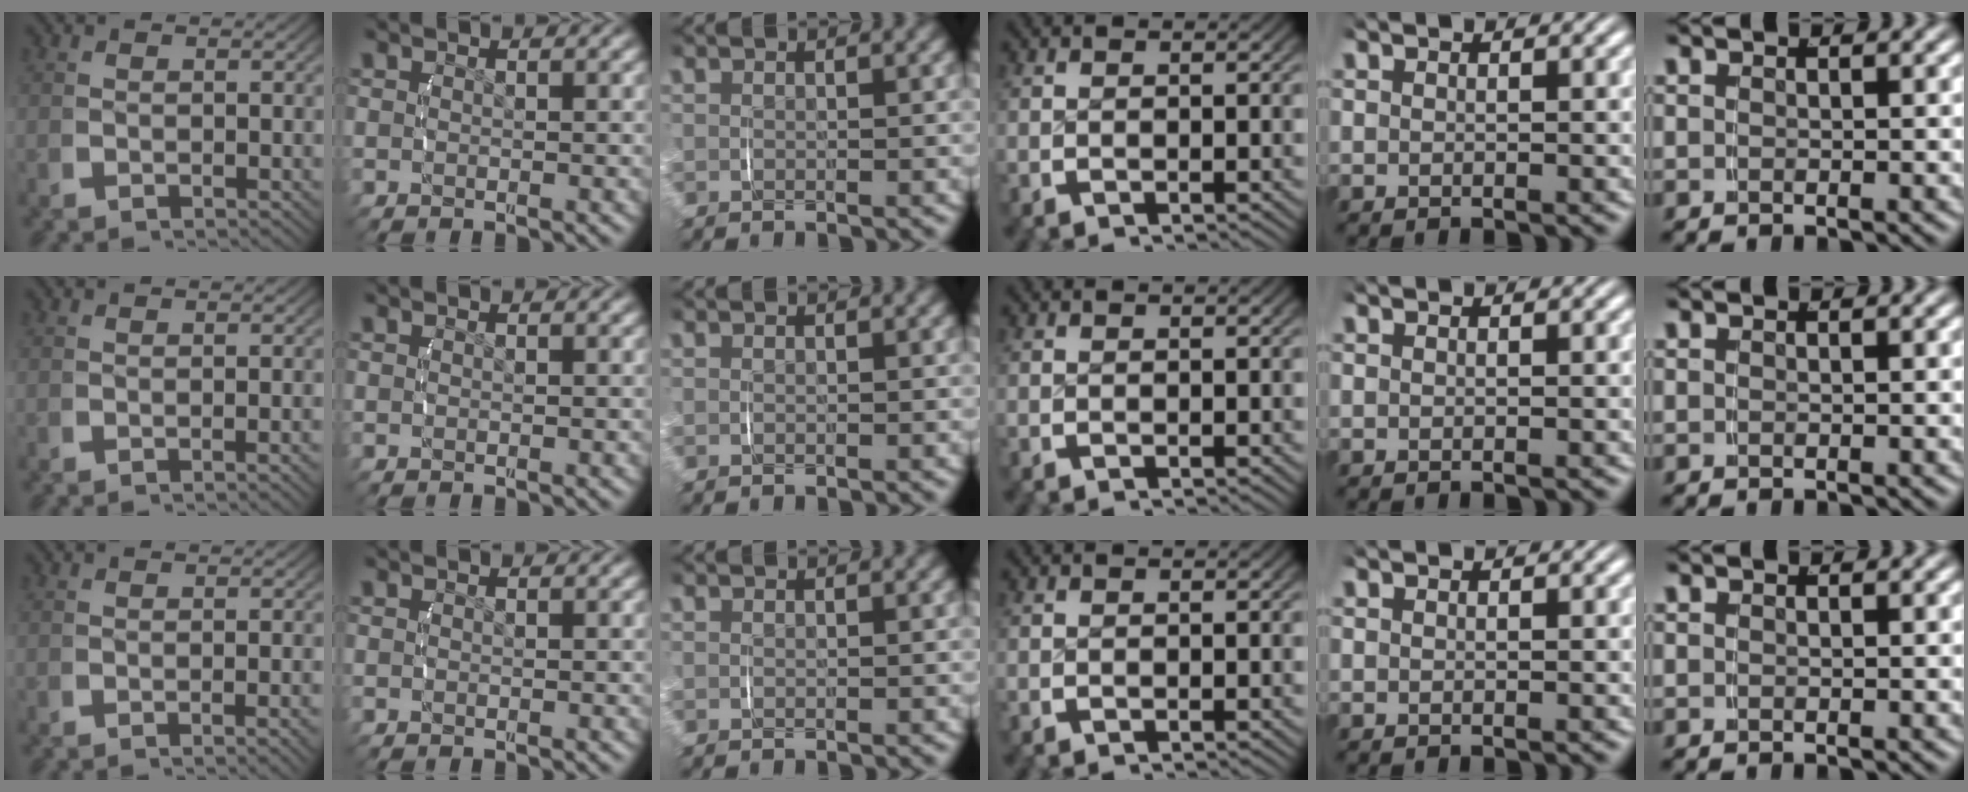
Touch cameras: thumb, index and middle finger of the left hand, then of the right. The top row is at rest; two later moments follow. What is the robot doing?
{"motion": "lift_and_place", "object": "measuring cup"}